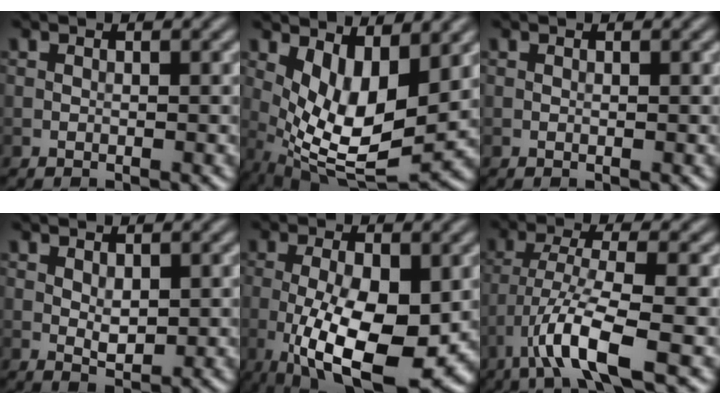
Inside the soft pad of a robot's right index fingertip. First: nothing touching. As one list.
[{"total": 7.8, "force": [1.5, 3.5, 6.8], "torque": [-0.133, -0.023, 0.034]}, {"total": 0.0}, {"total": 1.6, "force": [0.5, 0.9, 1.2], "torque": [-0.023, -0.006, 0.015]}, {"total": 11.6, "force": [-2.7, 4.3, 10.4], "torque": [-0.183, -0.017, -0.041]}, {"total": 5.9, "force": [-3.3, 0.8, 4.9], "torque": [-0.092, 0.001, -0.071]}]